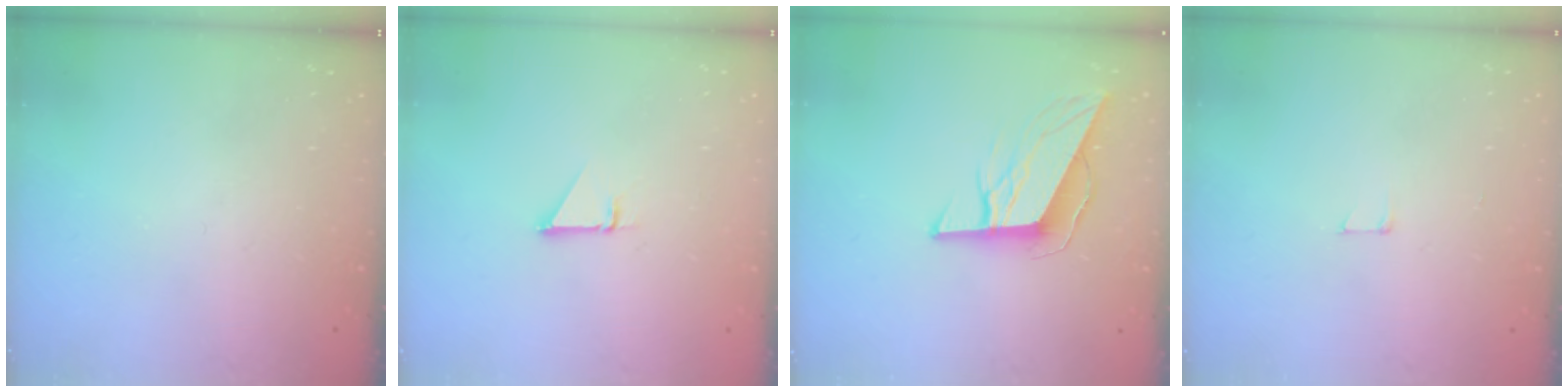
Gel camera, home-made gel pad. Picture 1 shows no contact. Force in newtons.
{"total": 0.9, "press": 0.9, "slide": 0.1}
{"total": 9.9, "press": 9.5, "slide": 2.7}
{"total": 2.9, "press": 2.9, "slide": 0.2}